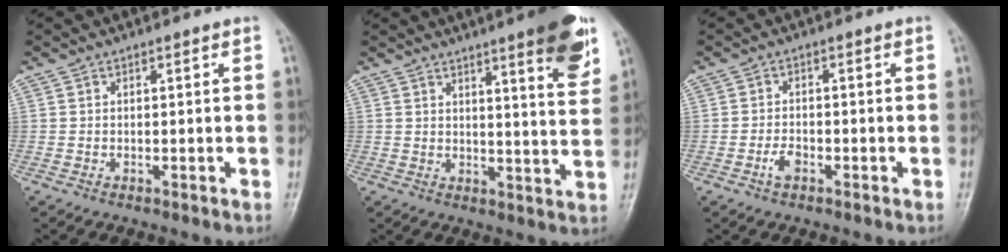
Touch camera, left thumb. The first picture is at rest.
{"total": 11.4, "force": [6.8, 1.6, 9.0], "torque": [-0.101, -0.036, 0.085]}
{"total": 2.6, "force": [-1.3, 1.4, 1.7], "torque": [-0.032, 0.009, -0.026]}